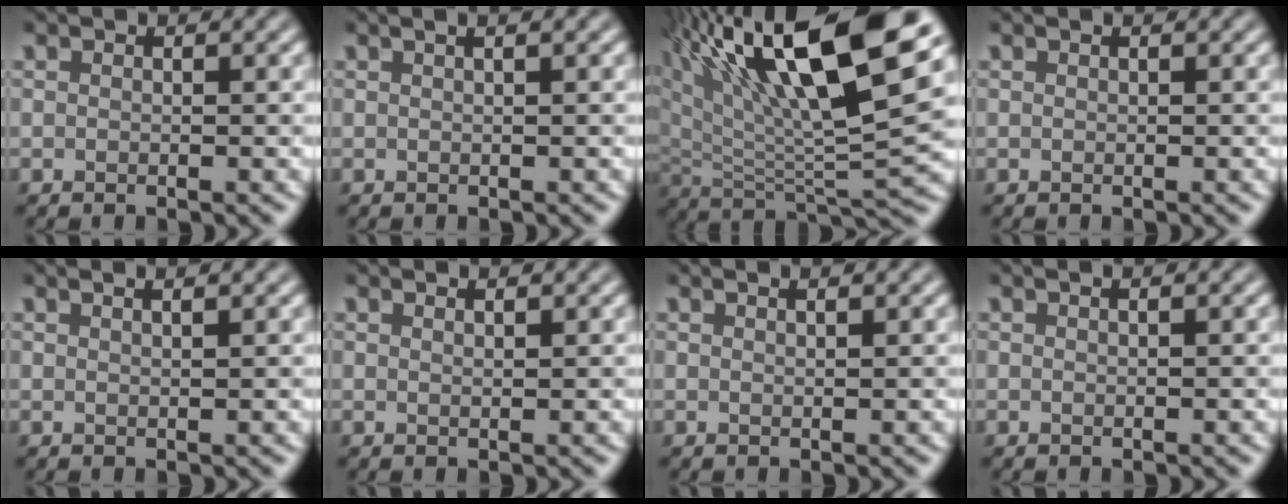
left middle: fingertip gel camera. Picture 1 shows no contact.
{"total": 3.1, "force": [1.6, 1.6, 2.2], "torque": [-0.002, 0.015, -0.011]}
{"total": 16.2, "force": [7.6, 5.4, 13.2], "torque": [-0.231, 0.017, 0.133]}
{"total": 0.0}
{"total": 3.1, "force": [1.8, 1.4, 2.0], "torque": [0.002, 0.017, -0.012]}
{"total": 0.7, "force": [0.6, 0.2, 0.4], "torque": [0.001, 0.000, 0.003]}
{"total": 2.0, "force": [1.3, 0.9, 1.3], "torque": [0.005, 0.001, -0.012]}
{"total": 0.8, "force": [0.5, 0.4, 0.6], "torque": [-0.005, 0.001, -0.001]}